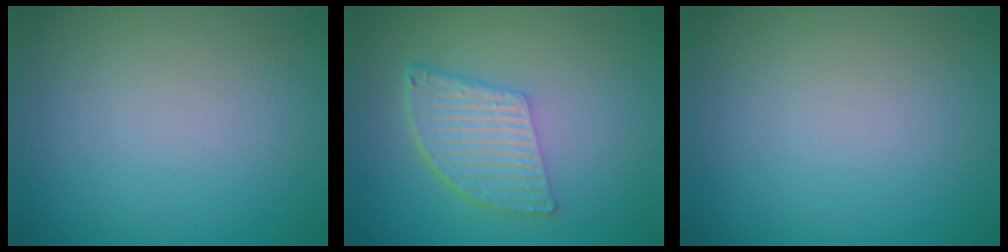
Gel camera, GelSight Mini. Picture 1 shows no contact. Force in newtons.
{"total": 5.5, "press": 3.8, "slide": 4.0}
{"total": 0.0}